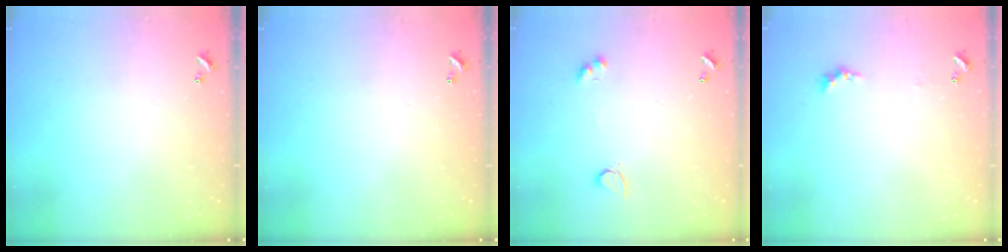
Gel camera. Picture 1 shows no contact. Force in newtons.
{"total": 0.0}
{"total": 2.9, "press": 2.6, "slide": 1.3}
{"total": 0.6, "press": 0.4, "slide": 0.5}